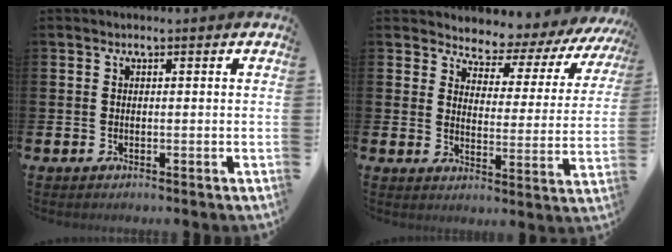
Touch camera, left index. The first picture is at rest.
{"total": 4.2, "force": [4.0, 1.4, -0.2], "torque": [-0.007, -0.048, 0.056]}